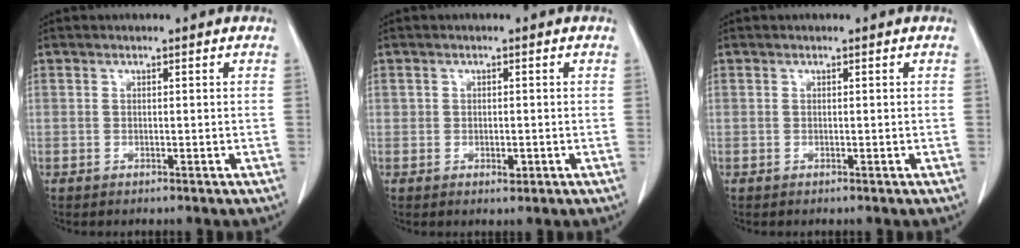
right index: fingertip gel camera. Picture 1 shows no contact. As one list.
[{"total": 1.4, "force": [-0.3, 1.0, 0.9], "torque": [-0.010, -0.001, -0.002]}, {"total": 0.0}]